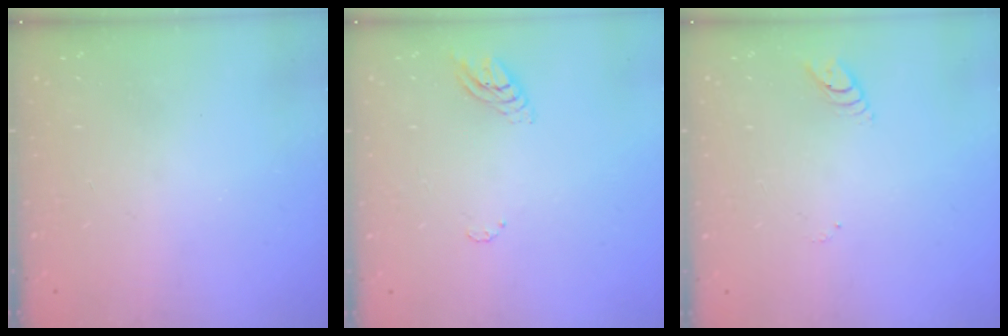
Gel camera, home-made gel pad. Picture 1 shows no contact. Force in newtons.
{"total": 5.1, "press": 5.1, "slide": 0.4}
{"total": 2.9, "press": 2.8, "slide": 0.4}